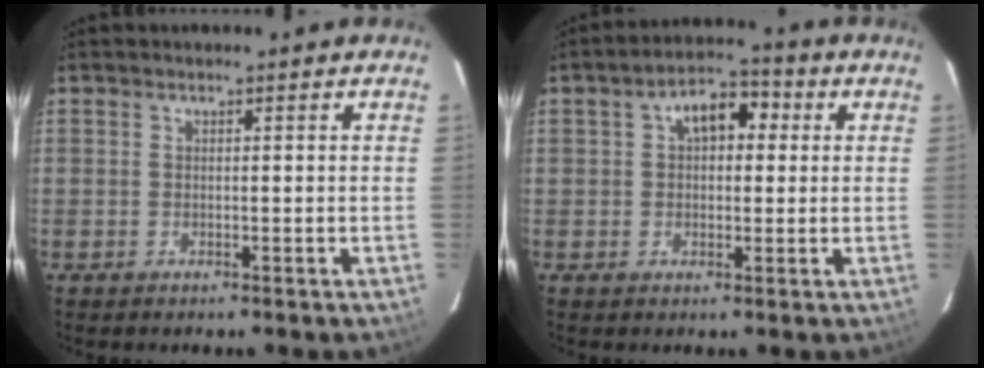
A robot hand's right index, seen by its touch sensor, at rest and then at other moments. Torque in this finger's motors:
{"motor_torque": [0.14, 0.02, 0.21, 0.06]}